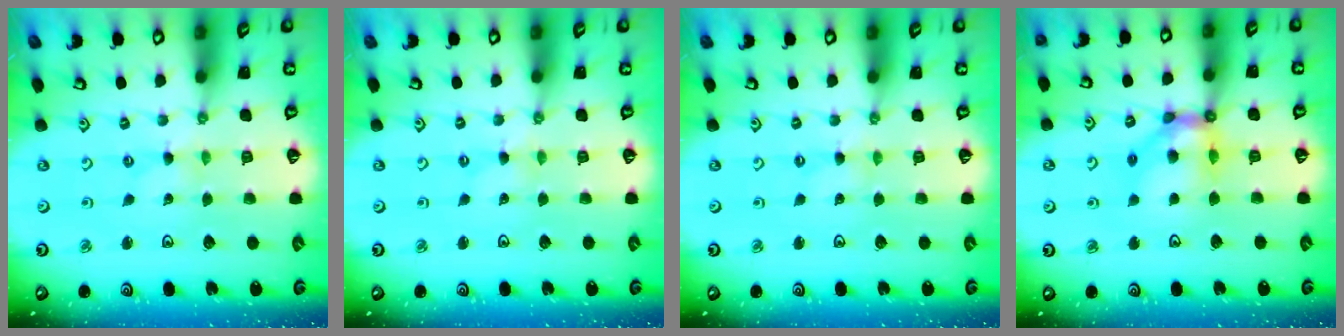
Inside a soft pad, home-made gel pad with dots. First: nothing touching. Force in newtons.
{"total": 0.0}
{"total": 1.2, "press": 1.1, "slide": 0.3}
{"total": 13.2, "press": 13.1, "slide": 1.5}